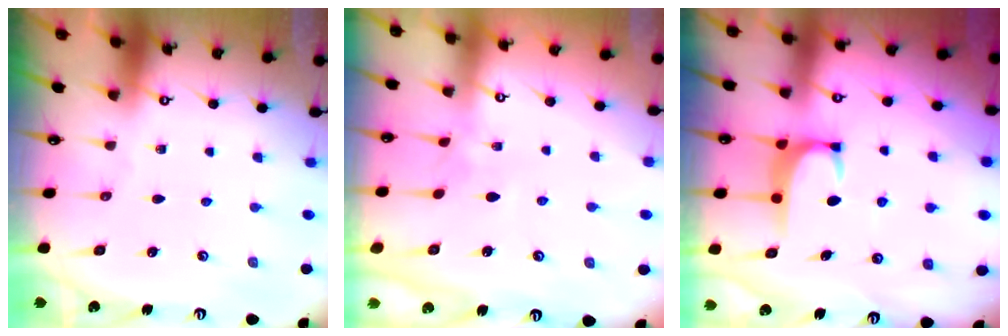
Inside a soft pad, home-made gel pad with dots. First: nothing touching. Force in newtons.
{"total": 5.8, "press": 5.8, "slide": 0.1}
{"total": 2.0, "press": 1.9, "slide": 0.6}